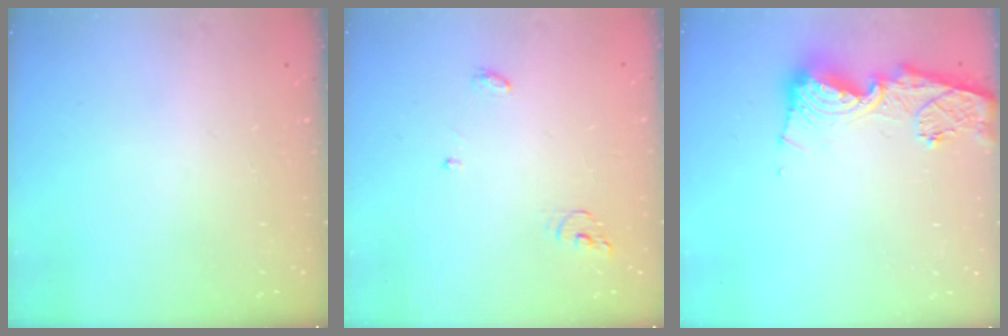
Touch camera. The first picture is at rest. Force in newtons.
{"total": 4.6, "press": 4.5, "slide": 0.3}
{"total": 13.0, "press": 12.9, "slide": 1.5}